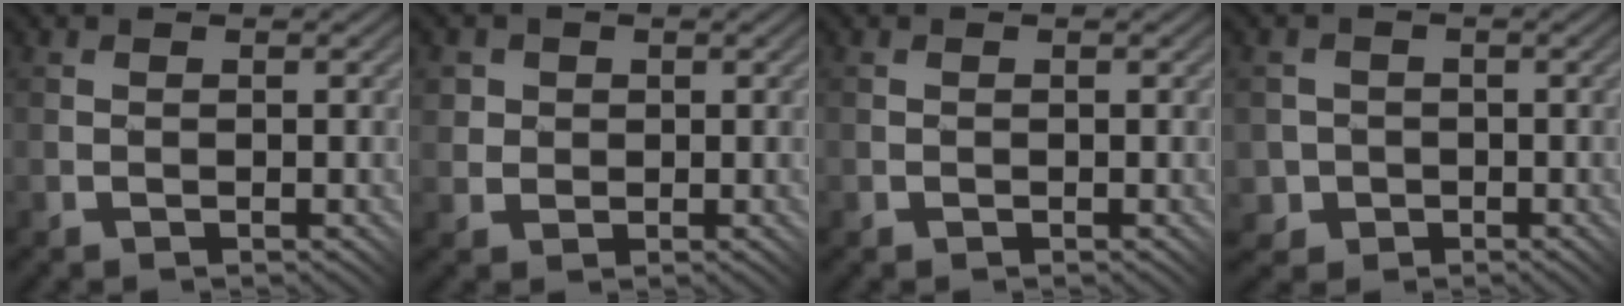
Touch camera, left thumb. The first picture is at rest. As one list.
[{"total": 3.6, "force": [1.3, 3.3, 0.6], "torque": [-0.025, 0.006, 0.021]}, {"total": 0.0}, {"total": 4.2, "force": [-0.7, 4.1, 0.0], "torque": [-0.014, -0.004, -0.035]}]